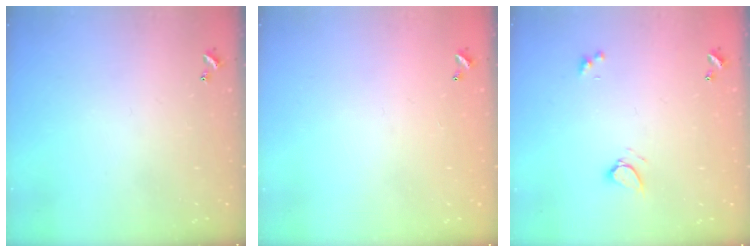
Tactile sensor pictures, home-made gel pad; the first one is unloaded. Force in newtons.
{"total": 2.9, "press": 2.9, "slide": 0.1}
{"total": 2.6, "press": 2.6, "slide": 0.4}